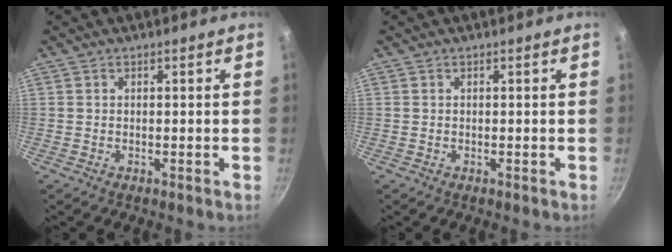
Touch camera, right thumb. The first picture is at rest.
{"total": 0.0}